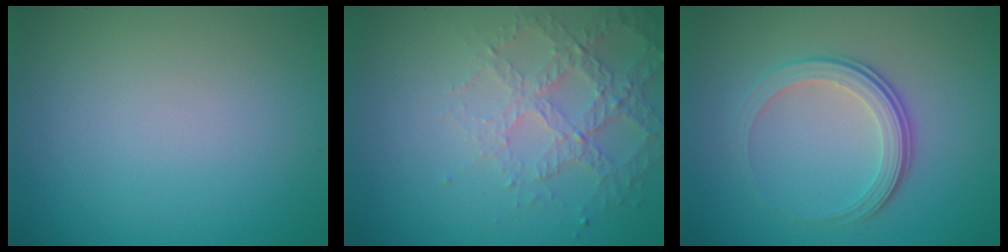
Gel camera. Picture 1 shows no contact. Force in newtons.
{"total": 4.1, "press": 3.1, "slide": 2.8}
{"total": 3.7, "press": 2.8, "slide": 2.5}